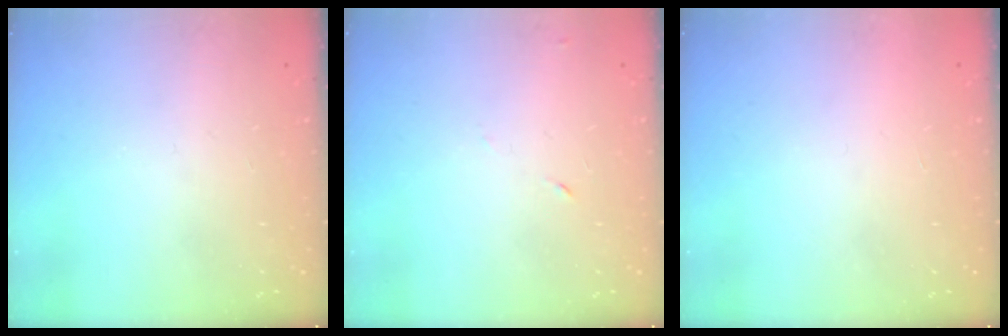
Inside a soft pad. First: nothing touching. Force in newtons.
{"total": 5.2, "press": 5.1, "slide": 0.6}
{"total": 1.6, "press": 1.6, "slide": 0.1}